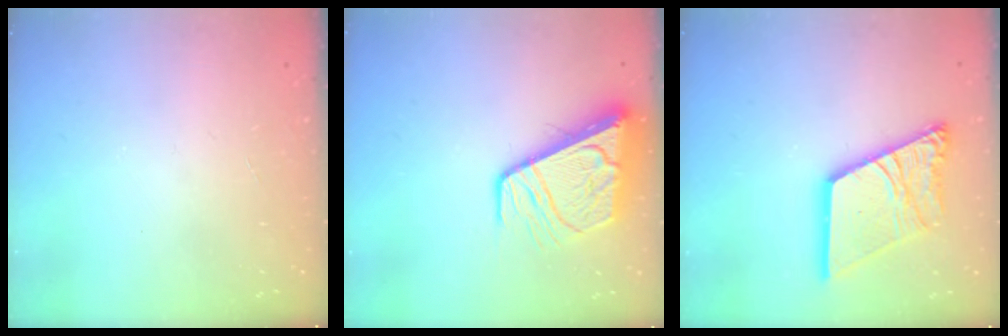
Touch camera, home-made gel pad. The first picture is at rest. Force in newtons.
{"total": 12.7, "press": 12.7, "slide": 1.5}
{"total": 18.4, "press": 18.3, "slide": 2.2}